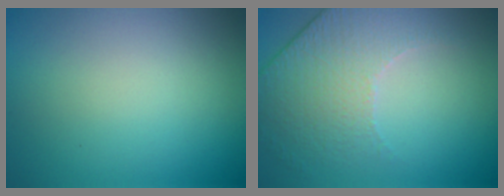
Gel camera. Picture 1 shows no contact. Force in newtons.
{"total": 4.5, "press": 3.6, "slide": 2.7}